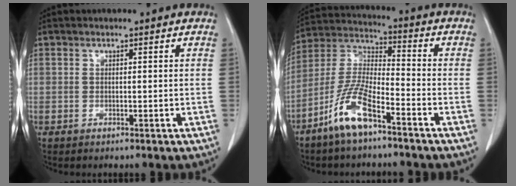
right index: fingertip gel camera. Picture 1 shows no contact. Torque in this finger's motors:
{"motor_torque": [1.08, -1.06, 0.33, 0.20]}